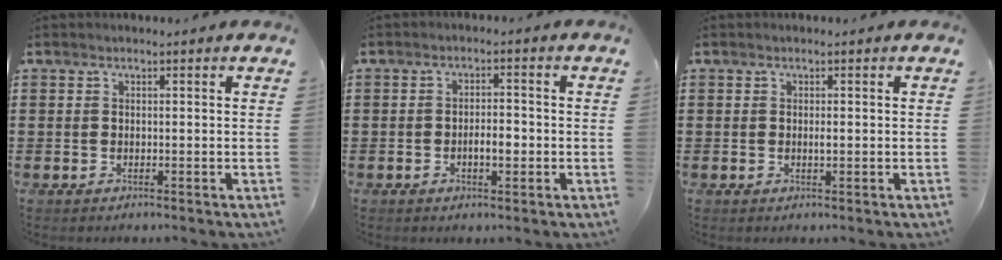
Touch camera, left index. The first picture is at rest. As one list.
[{"total": 3.2, "force": [-0.8, 1.2, 2.8], "torque": [-0.054, 0.004, -0.017]}, {"total": 1.0, "force": [0.1, 0.1, 1.0], "torque": [-0.019, -0.003, 0.001]}]